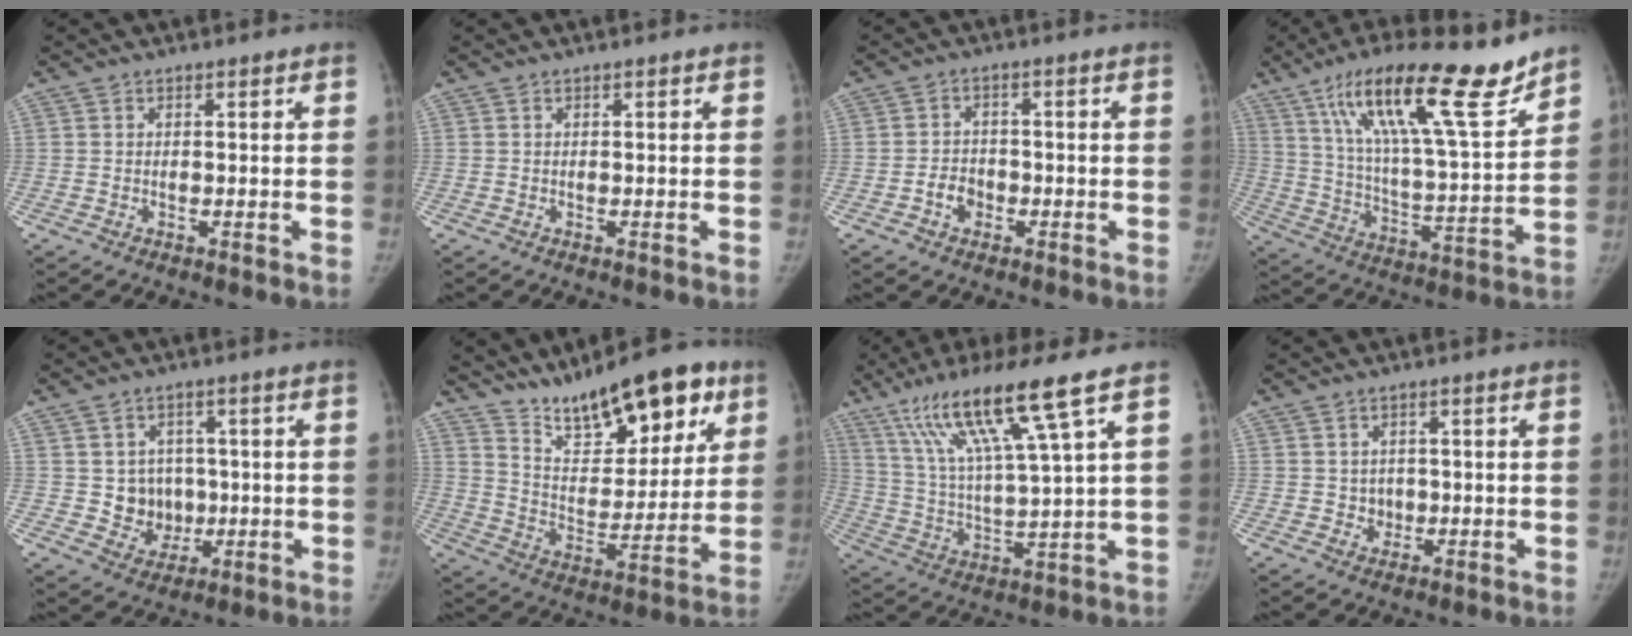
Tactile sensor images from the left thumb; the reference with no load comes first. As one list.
[{"total": 0.0}, {"total": 3.8, "force": [-1.5, 3.0, 1.8], "torque": [-0.017, 0.017, -0.028]}, {"total": 23.1, "force": [15.5, 4.4, 16.6], "torque": [-0.257, -0.059, 0.264]}, {"total": 7.3, "force": [0.0, 6.8, 2.7], "torque": [0.002, 0.006, 0.010]}, {"total": 19.6, "force": [12.9, 7.9, 12.5], "torque": [-0.148, -0.063, 0.217]}, {"total": 16.5, "force": [9.5, 0.2, 13.5], "torque": [-0.253, -0.033, 0.177]}, {"total": 2.7, "force": [-0.1, 2.5, 1.0], "torque": [0.002, 0.004, 0.001]}]